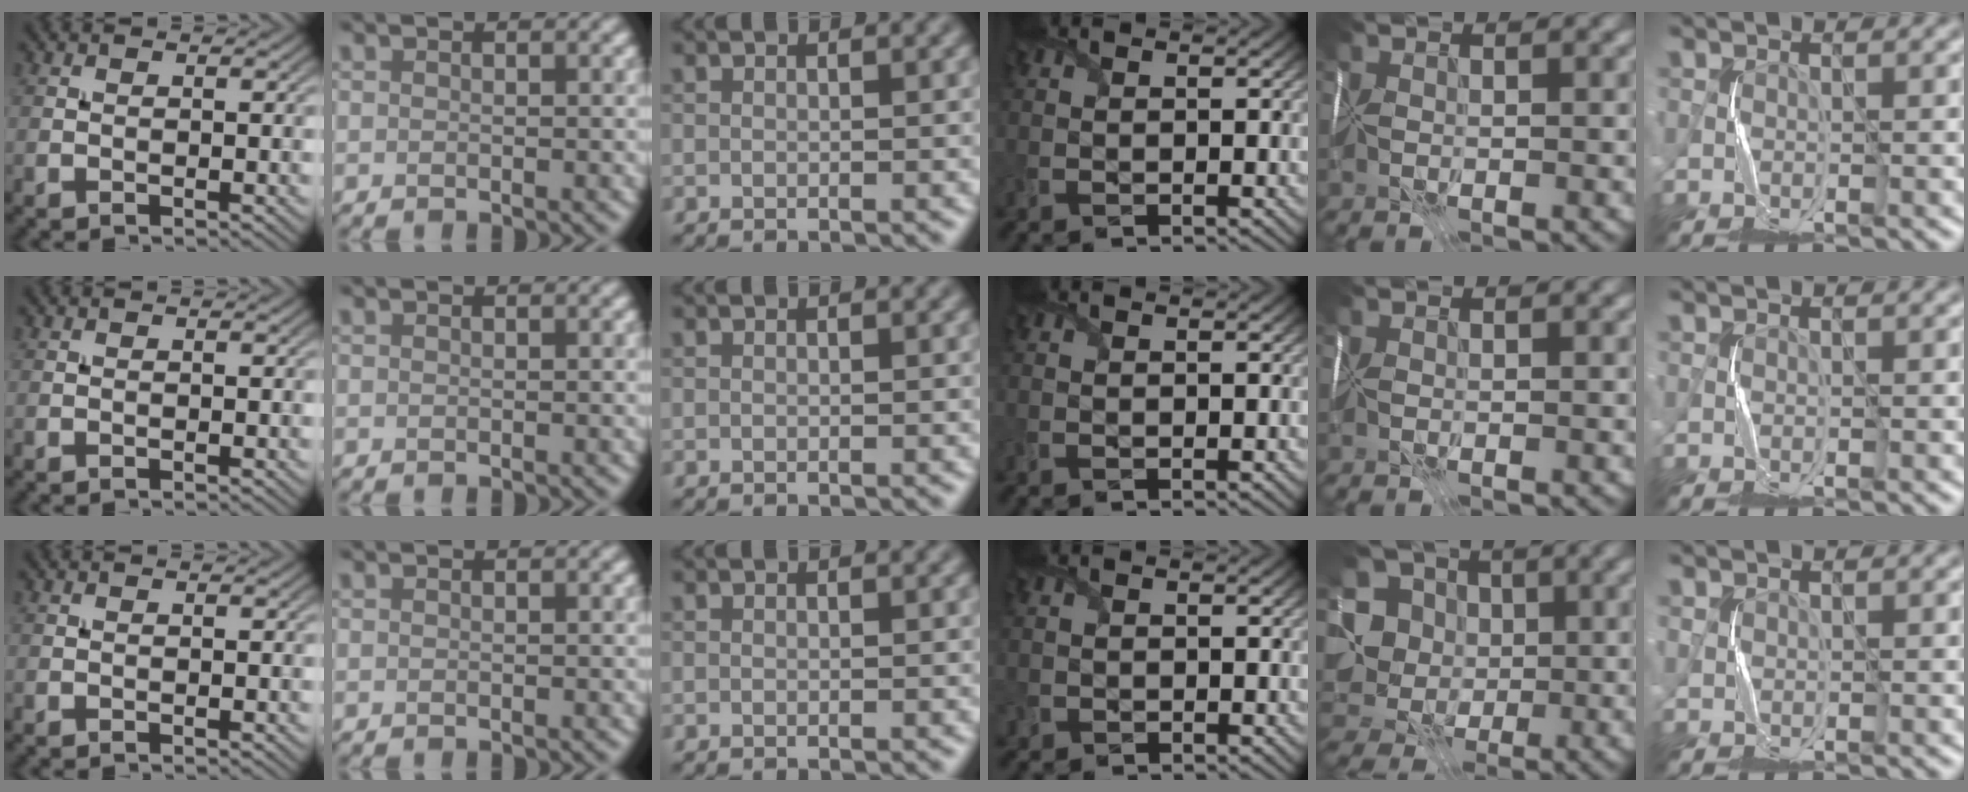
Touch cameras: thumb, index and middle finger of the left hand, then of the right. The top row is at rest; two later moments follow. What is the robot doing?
{"motion": "fold", "object": "shipping label"}